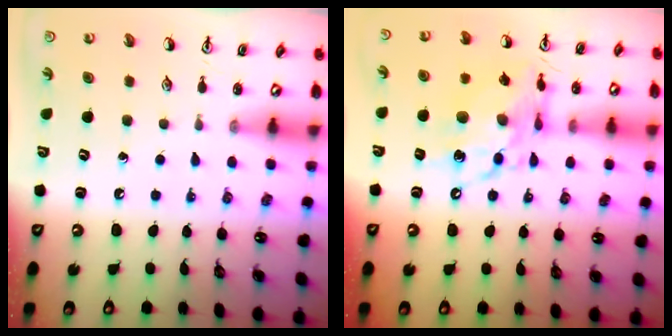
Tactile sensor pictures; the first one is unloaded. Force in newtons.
{"total": 12.7, "press": 12.7, "slide": 1.0}